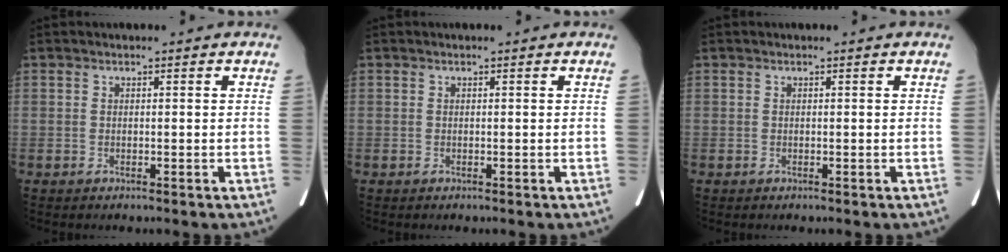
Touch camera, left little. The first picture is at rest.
{"total": 0.0}
{"total": 0.0}